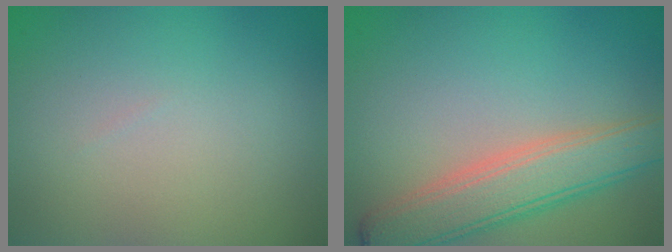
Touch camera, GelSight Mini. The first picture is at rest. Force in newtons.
{"total": 5.2, "press": 5.2, "slide": 0.4}